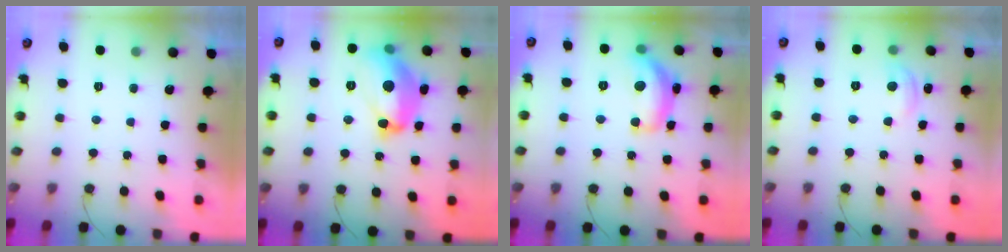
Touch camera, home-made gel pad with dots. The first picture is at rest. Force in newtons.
{"total": 15.4, "press": 15.4, "slide": 0.8}
{"total": 13.1, "press": 13.1, "slide": 0.8}
{"total": 5.0, "press": 5.0, "slide": 0.2}